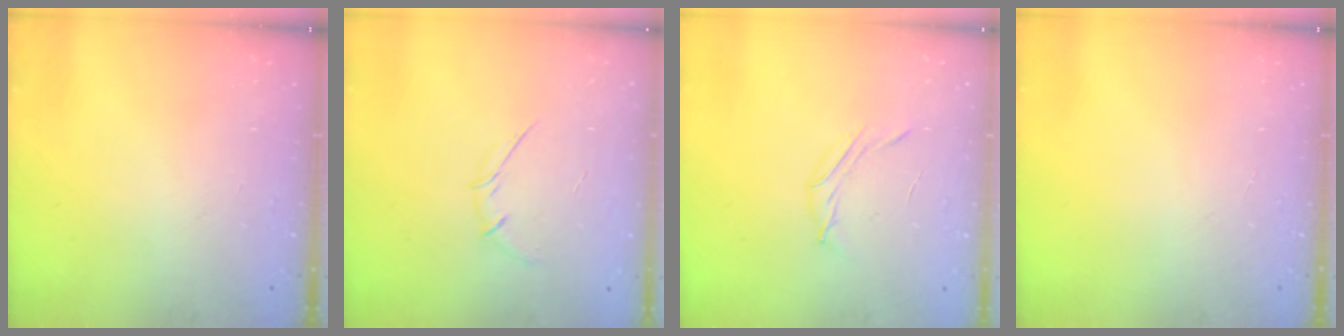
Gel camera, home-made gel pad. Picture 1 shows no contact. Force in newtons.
{"total": 3.6, "press": 3.5, "slide": 0.9}
{"total": 4.2, "press": 4.0, "slide": 1.2}
{"total": 0.0}